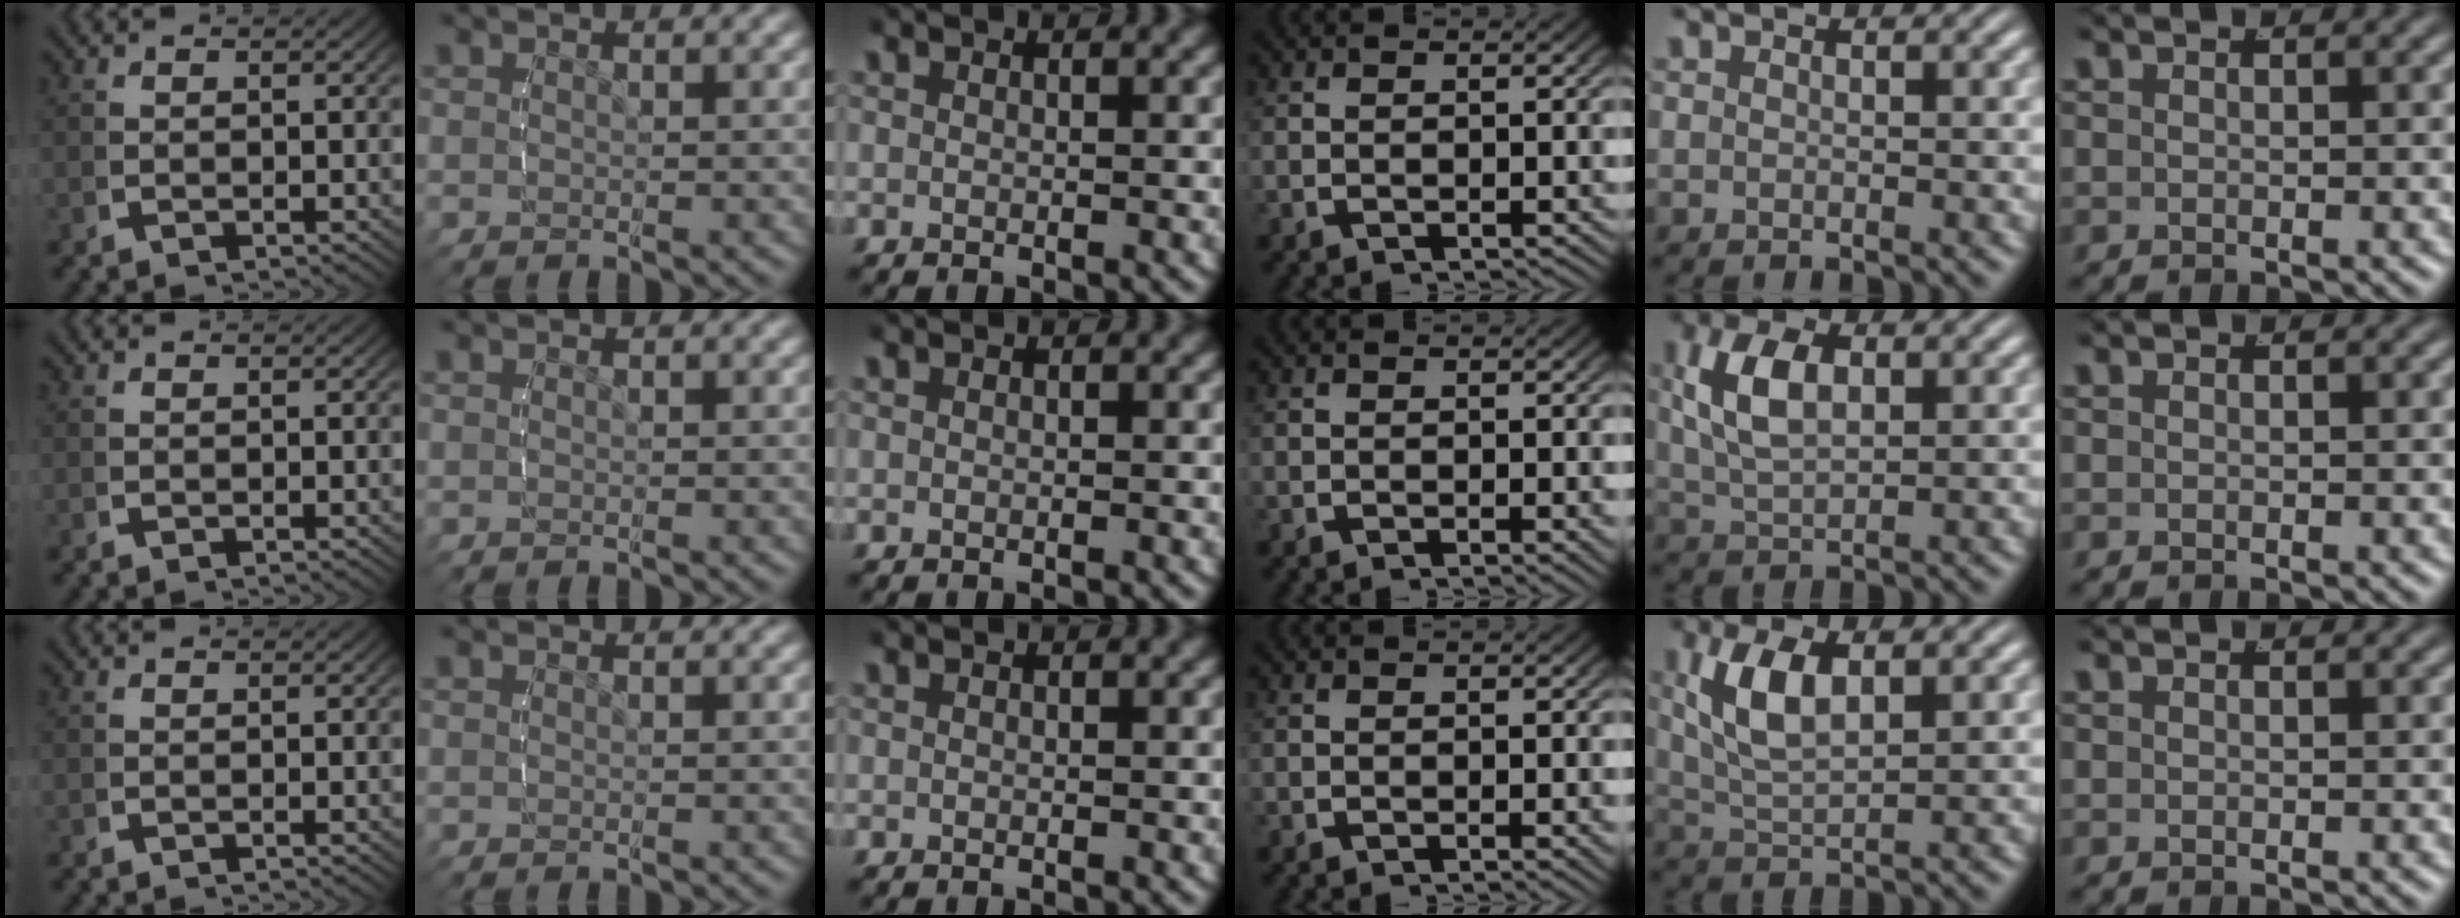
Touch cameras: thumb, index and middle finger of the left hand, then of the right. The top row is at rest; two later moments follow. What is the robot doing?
{"motion": "lift_and_place", "object": "cubes"}